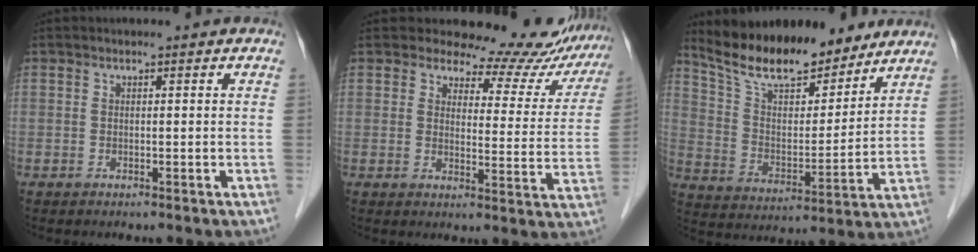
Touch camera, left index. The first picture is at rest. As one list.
[{"total": 13.6, "force": [13.0, 3.5, 1.3], "torque": [0.009, -0.050, 0.127]}, {"total": 15.2, "force": [13.0, 4.3, 6.5], "torque": [-0.103, -0.003, 0.230]}]